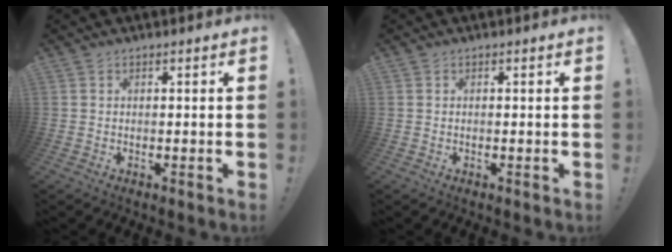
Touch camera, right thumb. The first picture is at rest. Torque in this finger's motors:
{"motor_torque": [-0.15, -0.01, 0.00, 0.03, 0.00]}